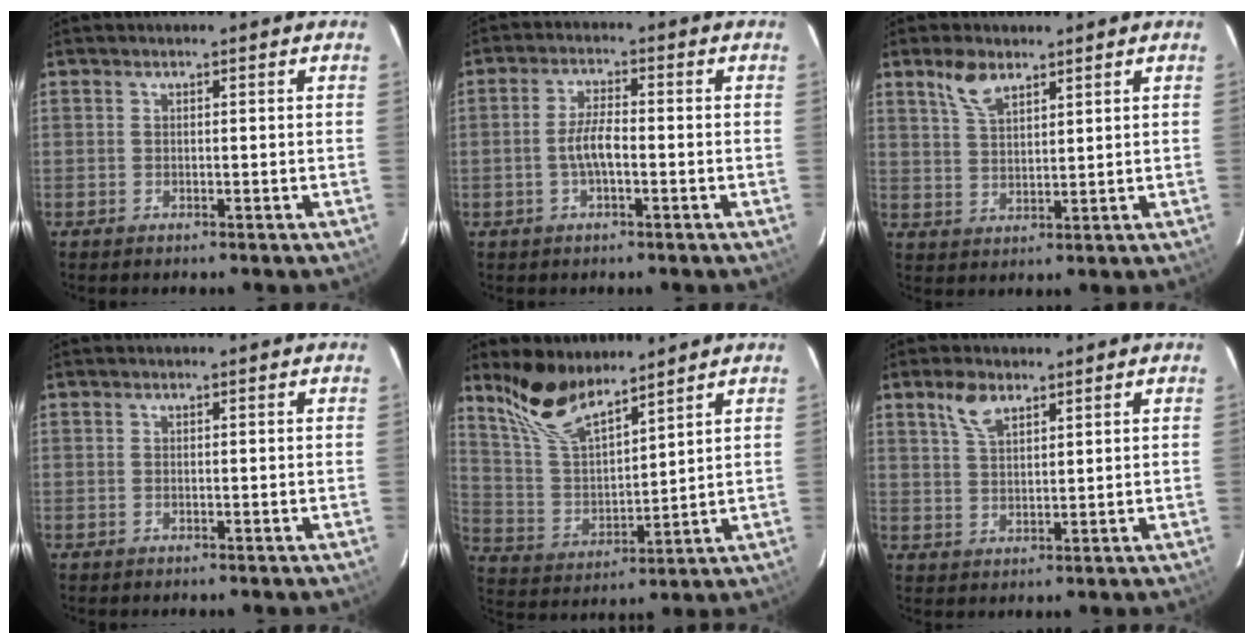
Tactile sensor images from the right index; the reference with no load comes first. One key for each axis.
{"total": 4.6, "fx": -1.2, "fy": 1.3, "fz": 4.2, "tx": -0.086, "ty": 0.005, "tz": -0.022}
{"total": 5.8, "fx": 3.9, "fy": 2.6, "fz": 3.4, "tx": -0.064, "ty": 0.008, "tz": 0.080}
{"total": 0.0}
{"total": 12.0, "fx": 9.7, "fy": 3.8, "fz": 6.0, "tx": -0.124, "ty": 0.009, "tz": 0.199}
{"total": 5.2, "fx": 3.3, "fy": 2.4, "fz": 3.1, "tx": -0.060, "ty": 0.010, "tz": 0.065}